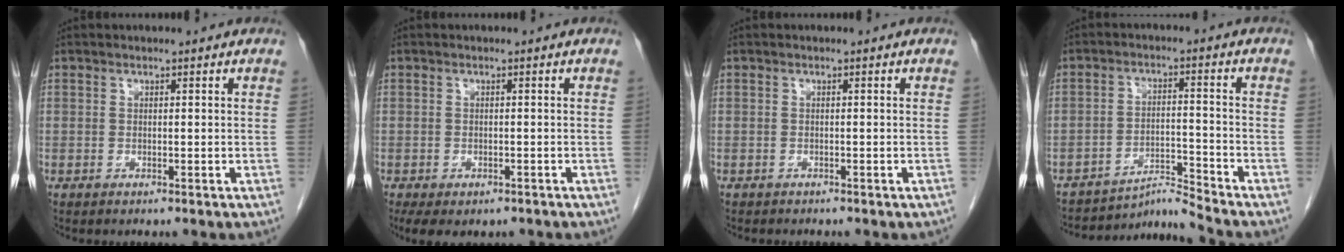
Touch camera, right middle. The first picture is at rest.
{"total": 6.2, "force": [-4.5, 3.0, 3.1], "torque": [-0.044, -0.008, -0.061]}
{"total": 2.3, "force": [-1.9, 0.8, 0.9], "torque": [-0.021, -0.004, -0.017]}
{"total": 5.8, "force": [-5.2, -2.3, -1.2], "torque": [0.008, 0.010, -0.084]}